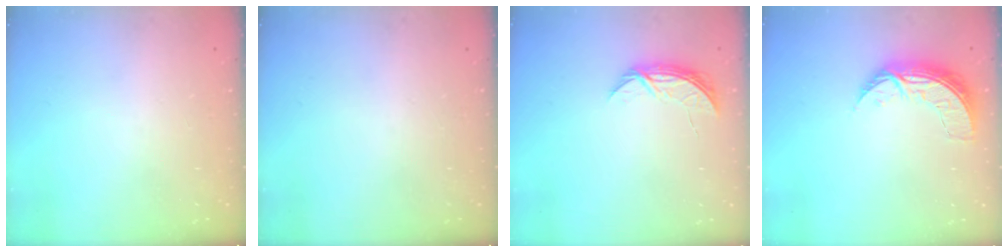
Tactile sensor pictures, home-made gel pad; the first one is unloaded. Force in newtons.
{"total": 0.0}
{"total": 5.4, "press": 5.4, "slide": 0.5}
{"total": 8.1, "press": 8.0, "slide": 0.8}